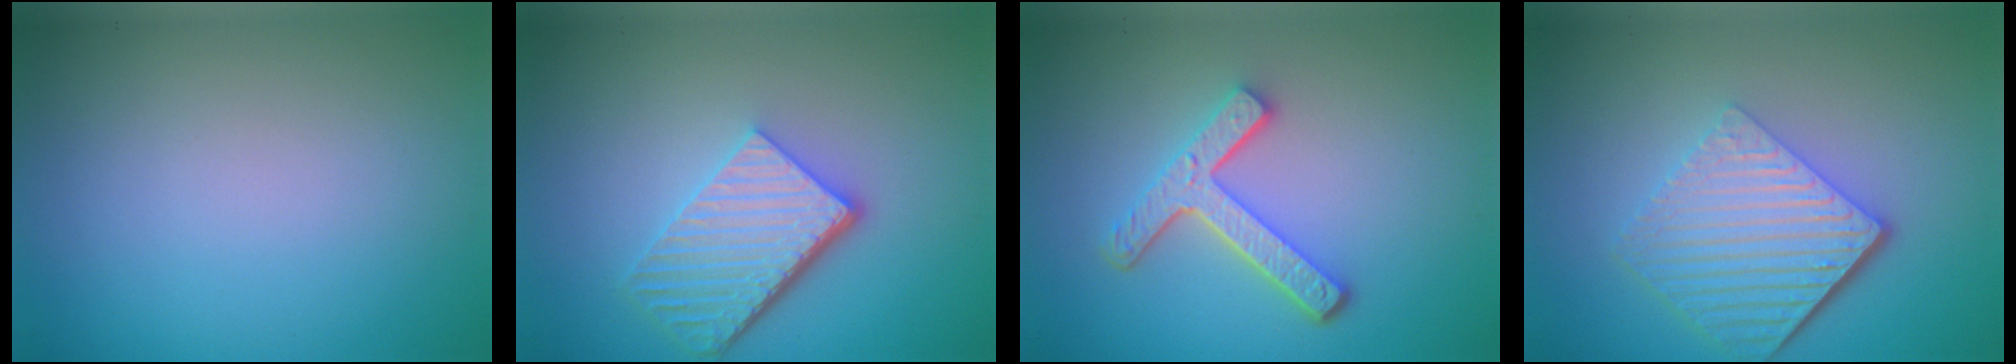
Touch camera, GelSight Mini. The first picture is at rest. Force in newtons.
{"total": 5.6, "press": 3.9, "slide": 4.0}
{"total": 4.3, "press": 3.3, "slide": 2.7}
{"total": 6.5, "press": 4.4, "slide": 4.8}